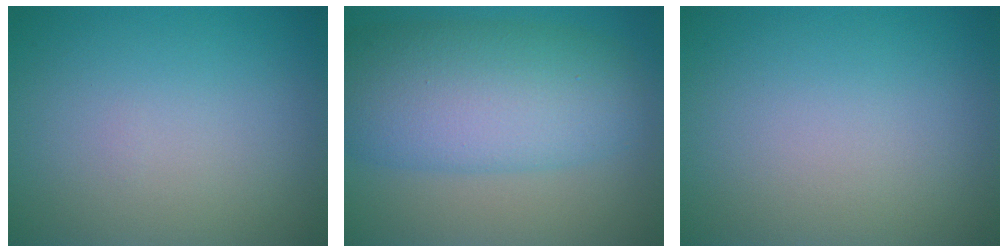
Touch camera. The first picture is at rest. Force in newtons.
{"total": 9.5, "press": 9.5, "slide": 0.5}
{"total": 0.0}